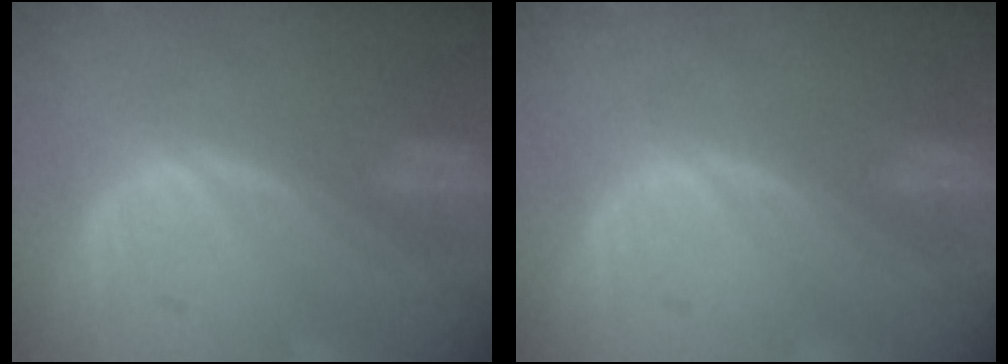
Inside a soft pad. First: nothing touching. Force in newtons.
{"total": 0.0}